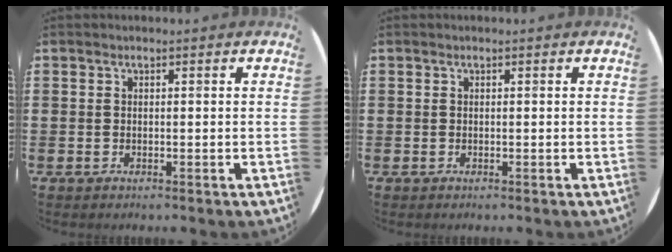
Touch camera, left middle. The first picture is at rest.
{"total": 0.0}